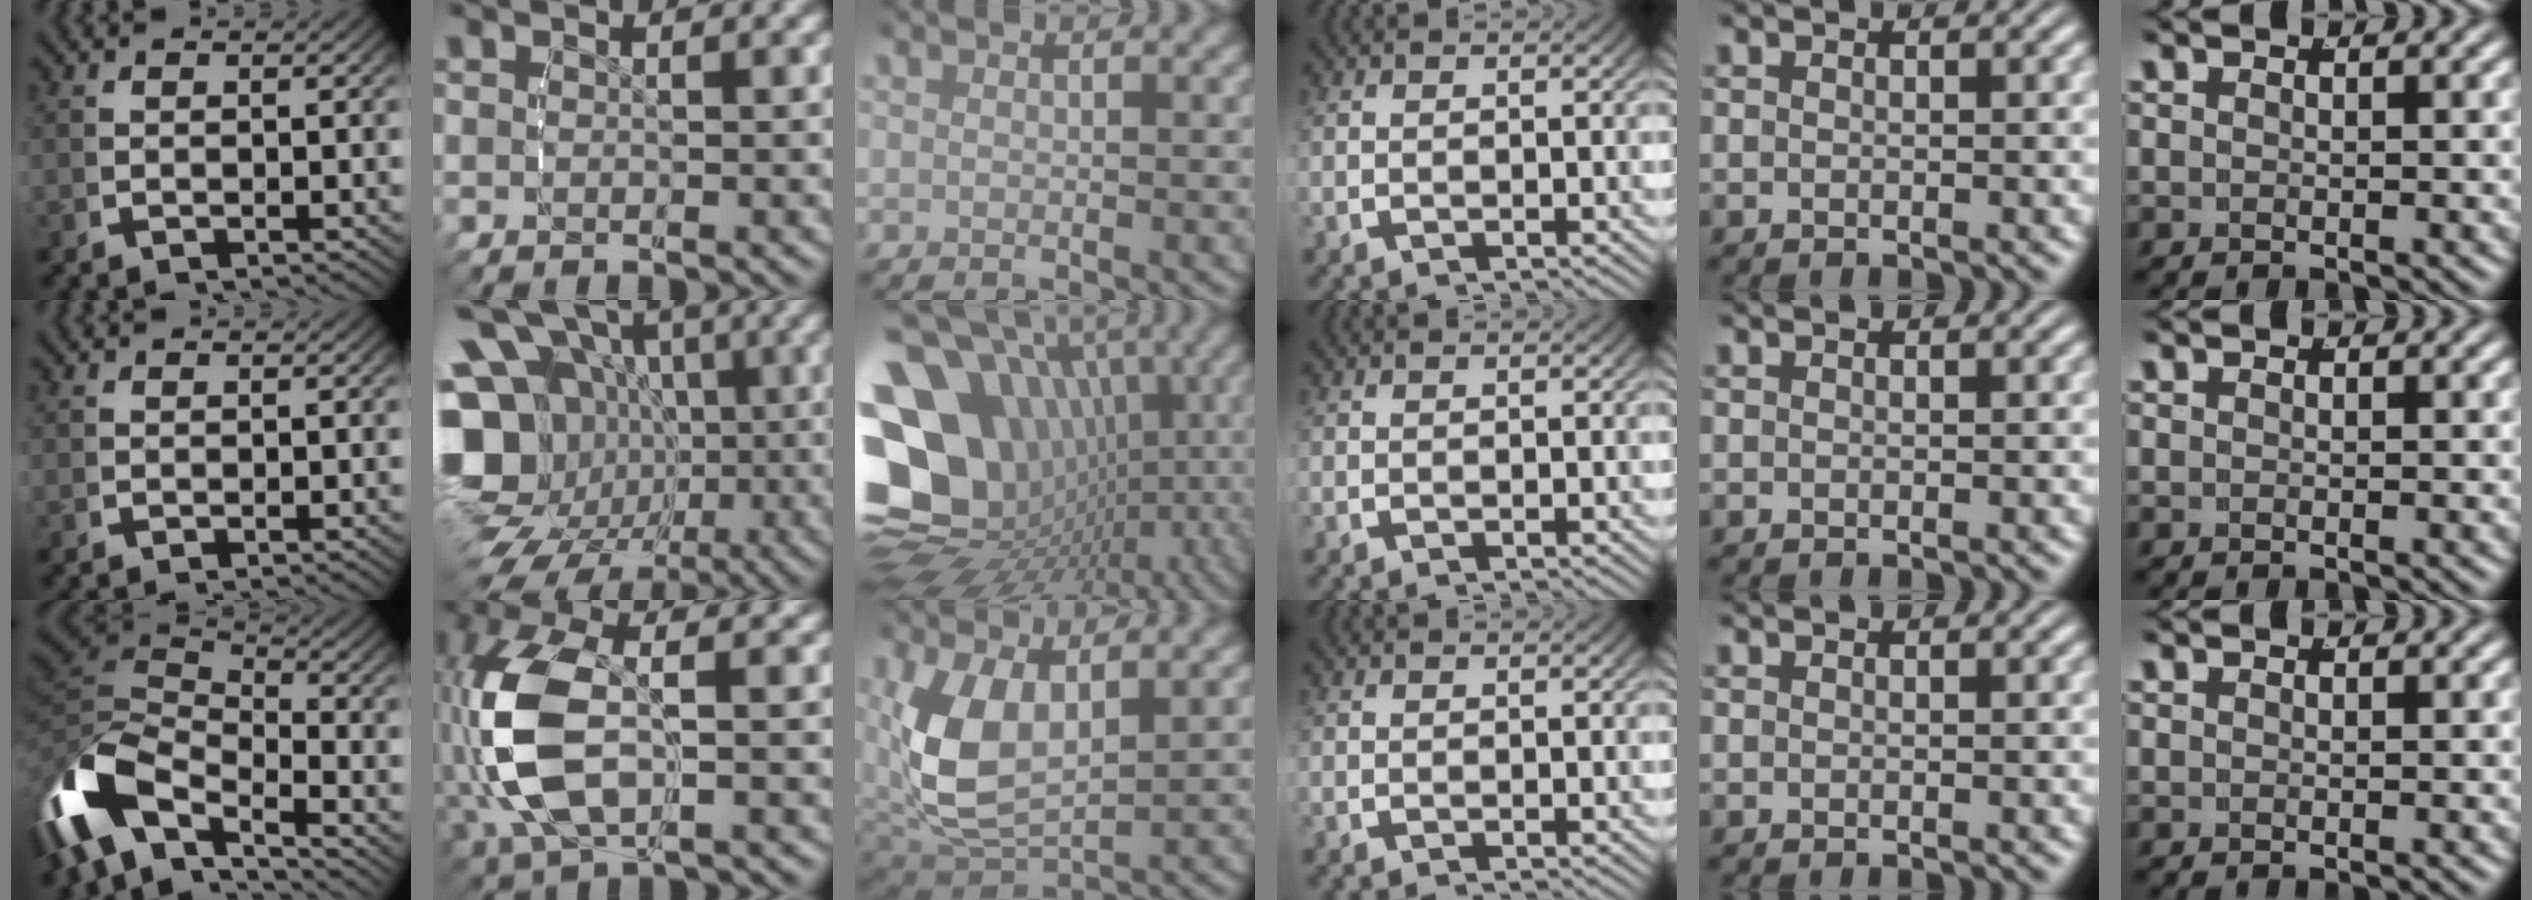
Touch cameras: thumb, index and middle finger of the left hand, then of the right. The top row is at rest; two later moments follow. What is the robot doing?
{"motion": "lift_and_place", "object": "pen"}